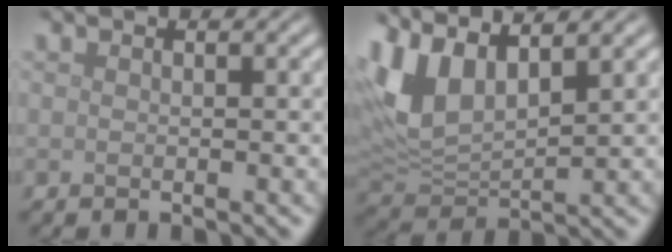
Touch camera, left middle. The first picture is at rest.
{"total": 7.1, "force": [3.5, 3.5, 5.1], "torque": [-0.124, 0.005, 0.065]}